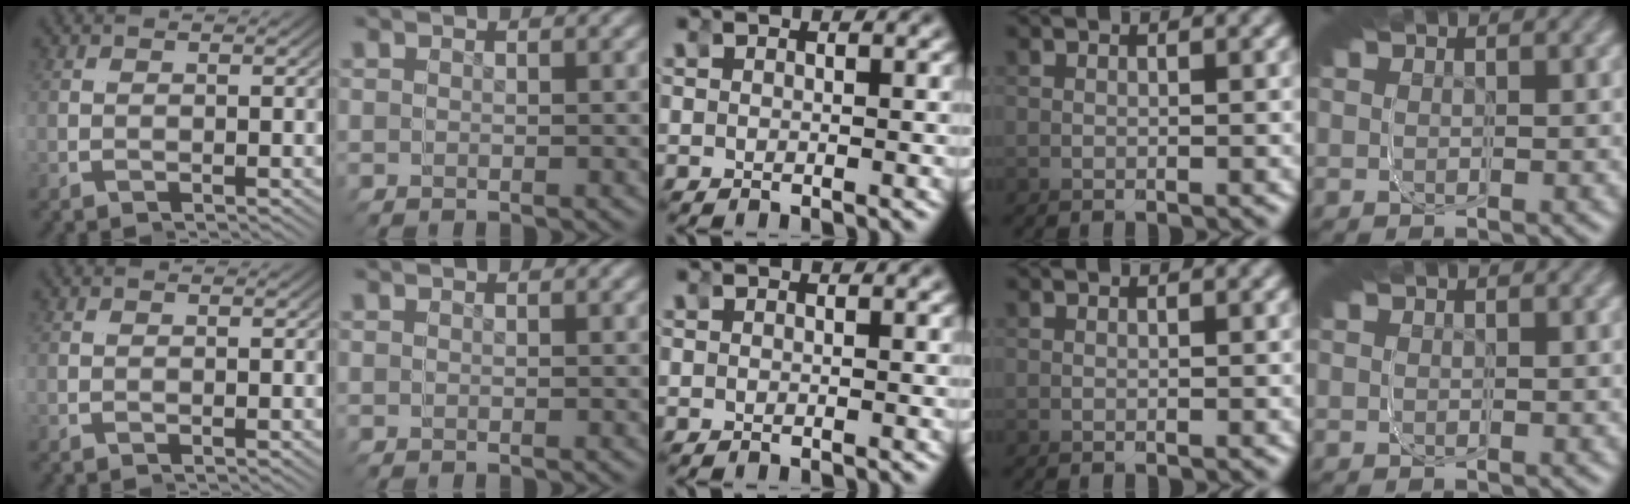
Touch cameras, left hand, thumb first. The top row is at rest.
{}